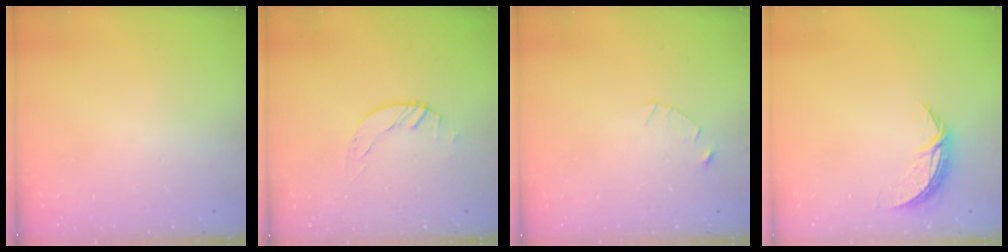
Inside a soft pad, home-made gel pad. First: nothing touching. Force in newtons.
{"total": 1.5, "press": 1.4, "slide": 0.1}
{"total": 2.5, "press": 2.4, "slide": 0.3}
{"total": 6.7, "press": 6.7, "slide": 0.4}